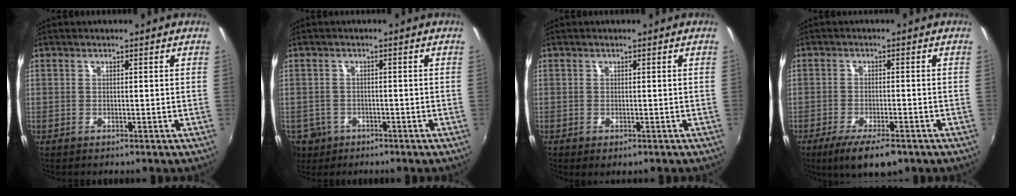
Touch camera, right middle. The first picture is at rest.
{"total": 6.1, "force": [-2.9, 5.0, 1.9], "torque": [-0.057, -0.006, -0.043]}
{"total": 1.3, "force": [-0.7, 0.4, 1.0], "torque": [-0.017, -0.004, -0.008]}
{"total": 8.8, "force": [-6.0, 2.3, 6.0], "torque": [-0.127, -0.027, -0.098]}